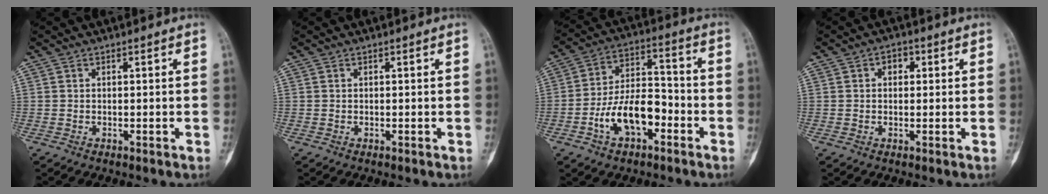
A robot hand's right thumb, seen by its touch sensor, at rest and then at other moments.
{"total": 0.0}
{"total": 12.8, "force": [-5.0, 7.0, 9.5], "torque": [-0.156, 0.047, -0.089]}
{"total": 2.7, "force": [0.7, 2.0, 1.7], "torque": [-0.012, 0.008, 0.006]}